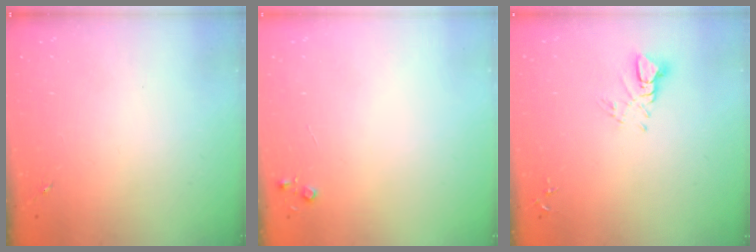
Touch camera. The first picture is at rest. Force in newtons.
{"total": 3.6, "press": 3.6, "slide": 0.4}
{"total": 5.6, "press": 5.6, "slide": 0.6}